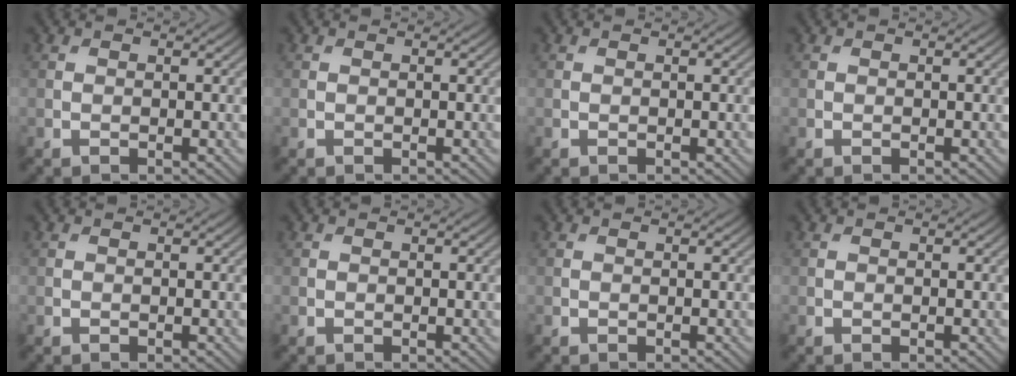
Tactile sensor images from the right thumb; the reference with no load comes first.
{"total": 0.0}
{"total": 0.0}
{"total": 0.0}
{"total": 0.0}
{"total": 0.0}
{"total": 0.0}
{"total": 0.0}